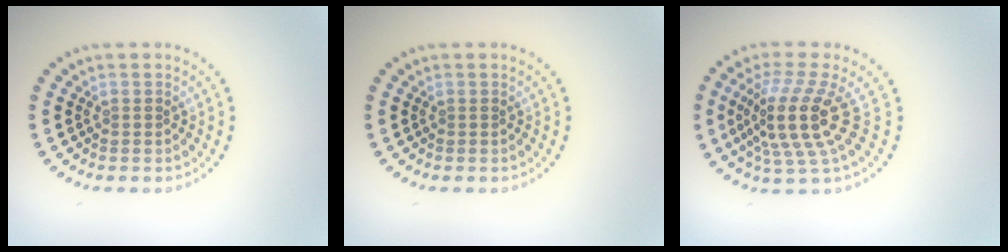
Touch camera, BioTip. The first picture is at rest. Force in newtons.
{"total": 0.0}
{"total": 5.1, "press": 3.8, "slide": 3.5}